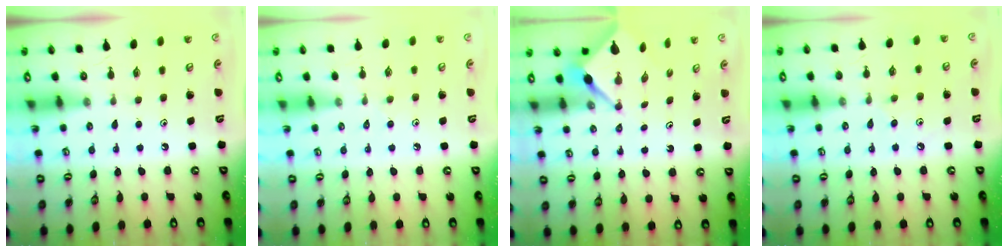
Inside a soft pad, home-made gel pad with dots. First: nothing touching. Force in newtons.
{"total": 2.4, "press": 2.4, "slide": 0.5}
{"total": 2.7, "press": 2.7, "slide": 0.0}
{"total": 6.7, "press": 6.7, "slide": 1.0}